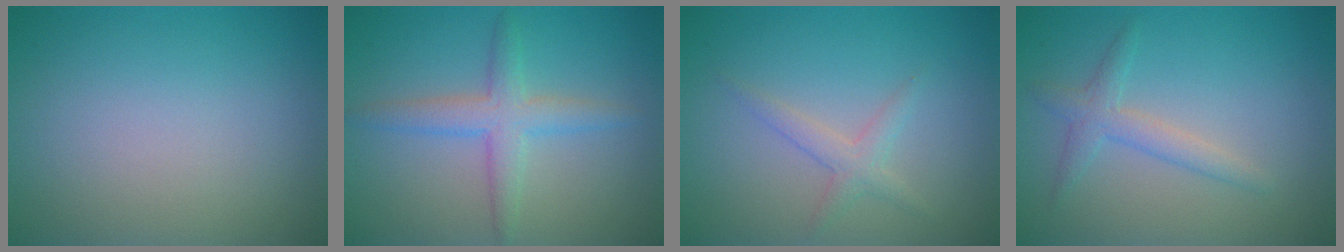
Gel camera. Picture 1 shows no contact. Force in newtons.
{"total": 3.2, "press": 3.2, "slide": 0.0}
{"total": 1.8, "press": 1.8, "slide": 0.1}
{"total": 2.2, "press": 2.2, "slide": 0.1}